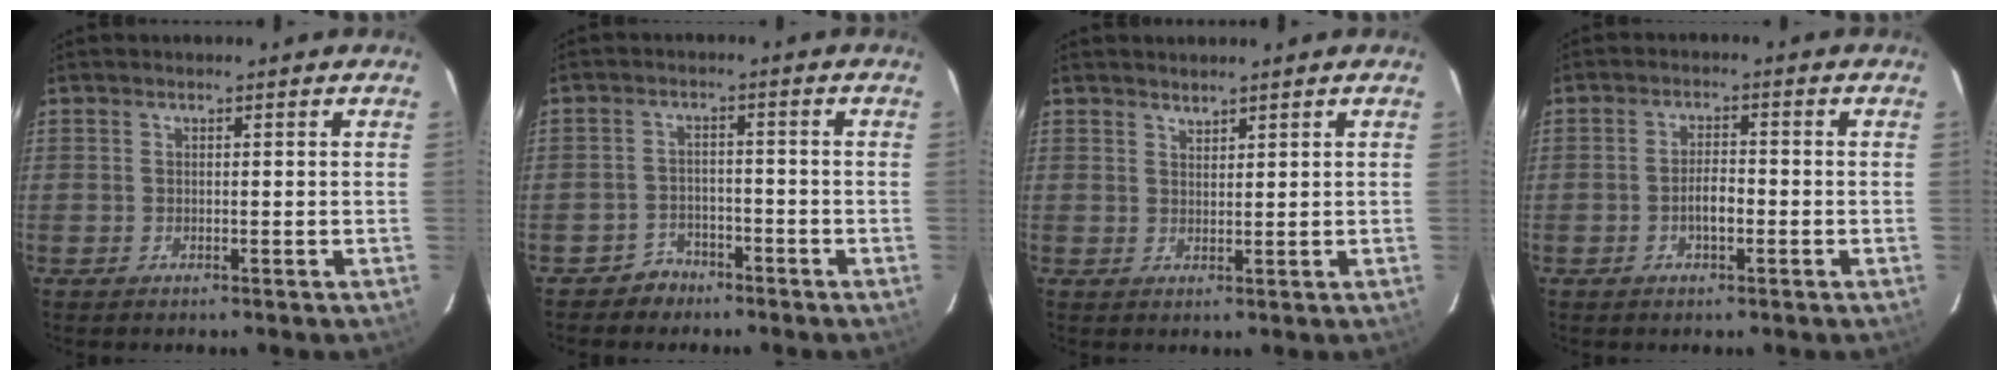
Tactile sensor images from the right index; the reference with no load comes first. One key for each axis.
{"total": 4.3, "fx": -3.3, "fy": 2.7, "fz": 0.1, "tx": -0.011, "ty": 0.018, "tz": -0.055}
{"total": 1.4, "fx": 1.4, "fy": 0.3, "fz": 0.3, "tx": -0.003, "ty": 0.000, "tz": 0.025}
{"total": 3.7, "fx": -1.2, "fy": 1.4, "fz": 3.2, "tx": -0.061, "ty": 0.004, "tz": -0.019}